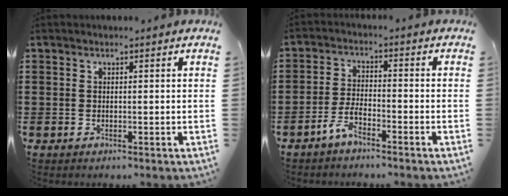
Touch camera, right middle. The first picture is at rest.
{"total": 4.1, "force": [-3.0, 1.2, 2.5], "torque": [-0.064, 0.003, -0.064]}